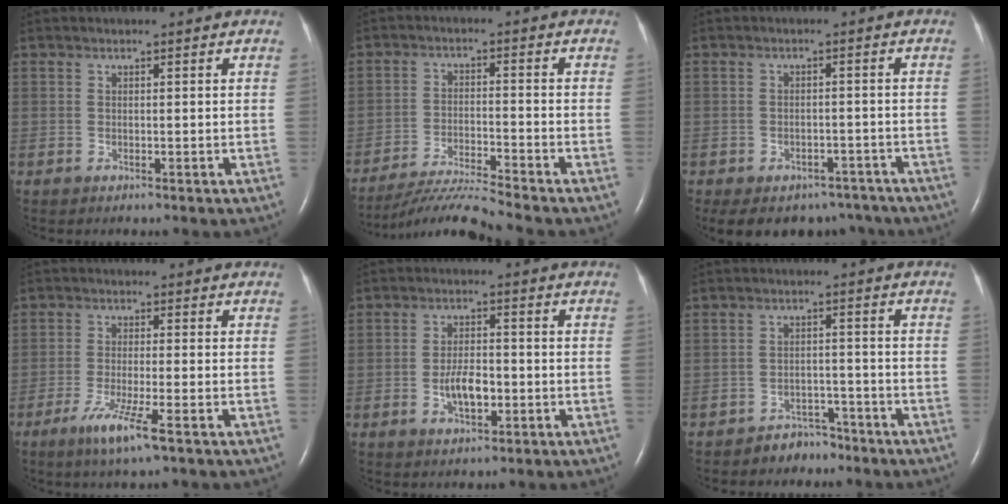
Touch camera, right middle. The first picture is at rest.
{"total": 8.3, "force": [-7.6, -2.5, 2.2], "torque": [-0.037, -0.019, -0.142]}
{"total": 12.5, "force": [-9.6, 7.0, 3.8], "torque": [-0.080, 0.009, -0.111]}
{"total": 6.1, "force": [-3.4, -0.1, 5.1], "torque": [-0.102, -0.017, -0.063]}
{"total": 5.1, "force": [-1.4, 2.1, 4.4], "torque": [-0.084, 0.003, -0.023]}
{"total": 3.7, "force": [-3.1, 2.0, 0.2], "torque": [-0.005, 0.009, -0.044]}